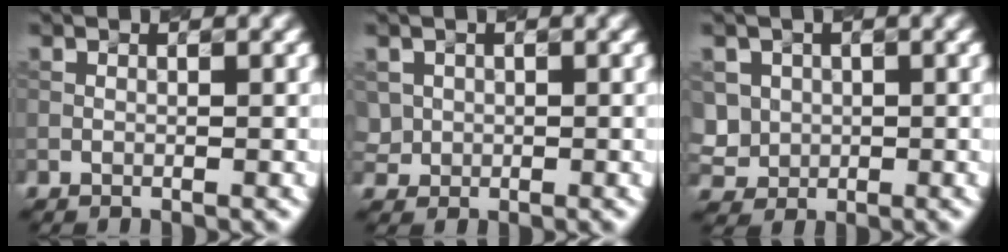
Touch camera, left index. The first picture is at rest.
{"total": 1.6, "force": [0.3, 1.5, -0.1], "torque": [0.003, -0.001, 0.006]}
{"total": 3.4, "force": [0.6, 3.2, 0.8], "torque": [-0.019, 0.009, 0.014]}